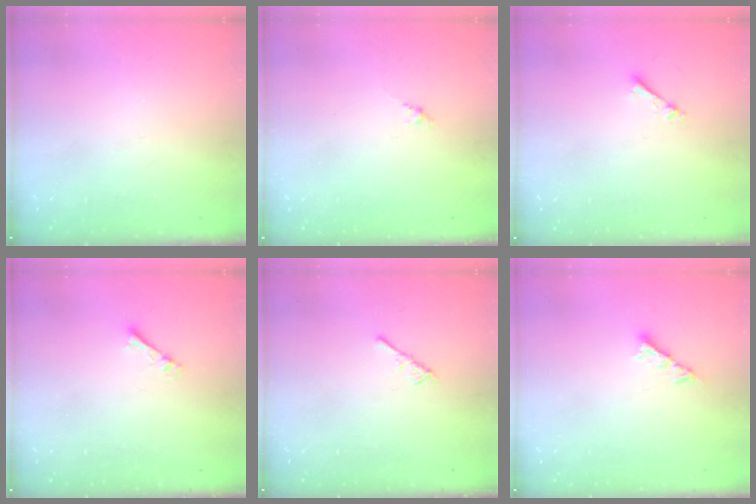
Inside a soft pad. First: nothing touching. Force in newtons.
{"total": 1.9, "press": 1.8, "slide": 0.7}
{"total": 1.7, "press": 1.7, "slide": 0.3}
{"total": 2.1, "press": 2.1, "slide": 0.3}
{"total": 2.1, "press": 2.0, "slide": 0.5}
{"total": 4.4, "press": 4.4, "slide": 0.3}